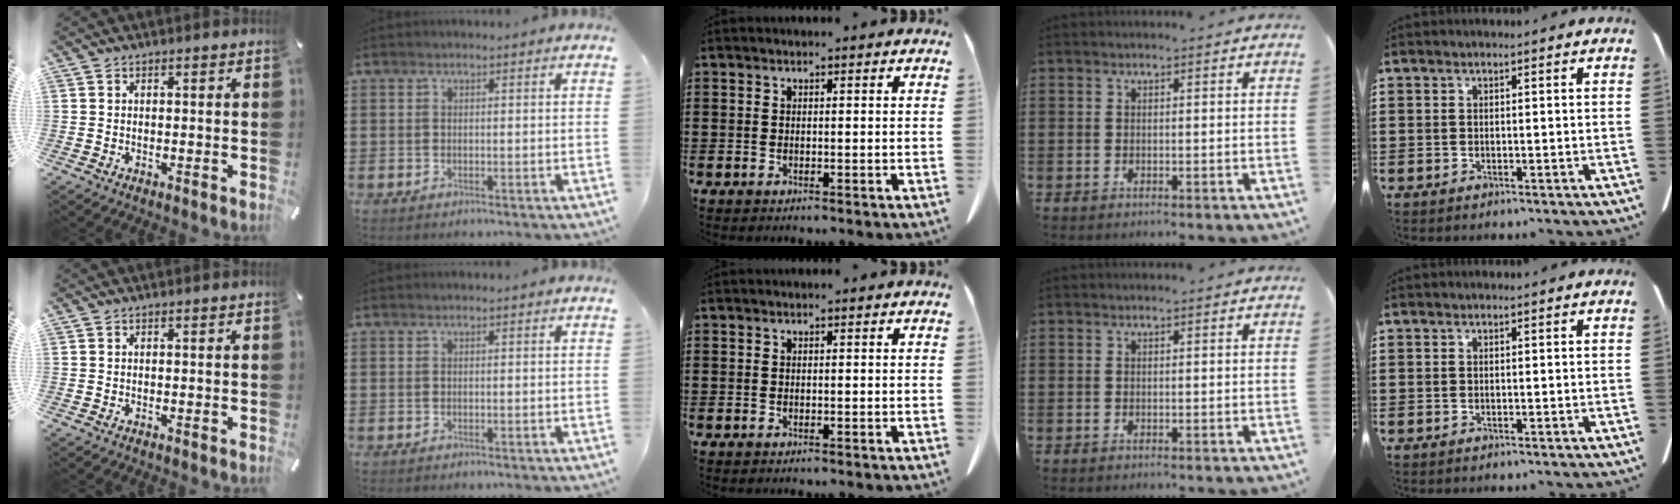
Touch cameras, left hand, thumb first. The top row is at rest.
{}